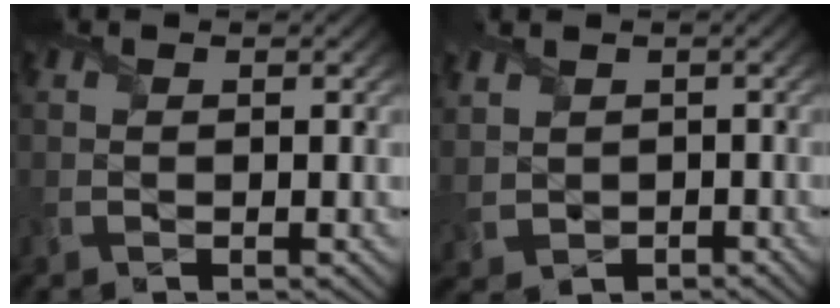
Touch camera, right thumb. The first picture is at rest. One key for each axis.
{"total": 3.0, "fx": 0.6, "fy": 2.9, "fz": 0.3, "tx": -0.037, "ty": -0.005, "tz": 0.007}